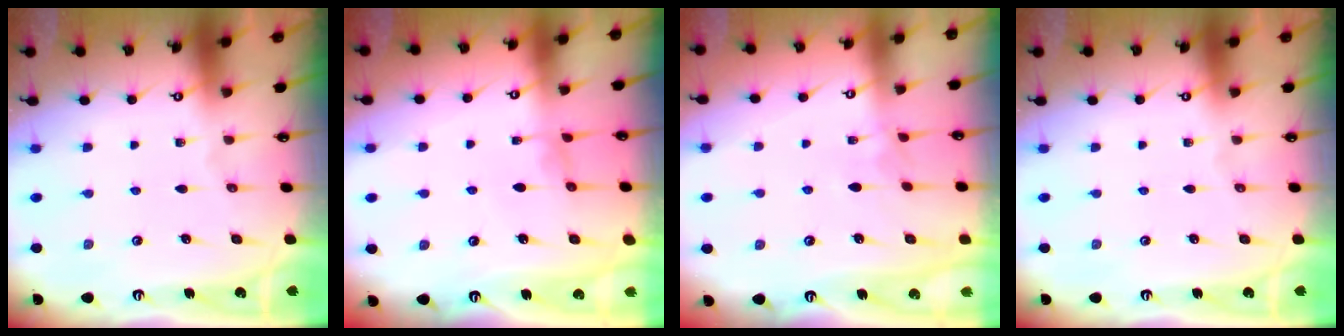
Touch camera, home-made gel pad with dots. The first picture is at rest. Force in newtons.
{"total": 1.0, "press": 0.9, "slide": 0.3}
{"total": 2.5, "press": 2.5, "slide": 0.4}
{"total": 0.0}